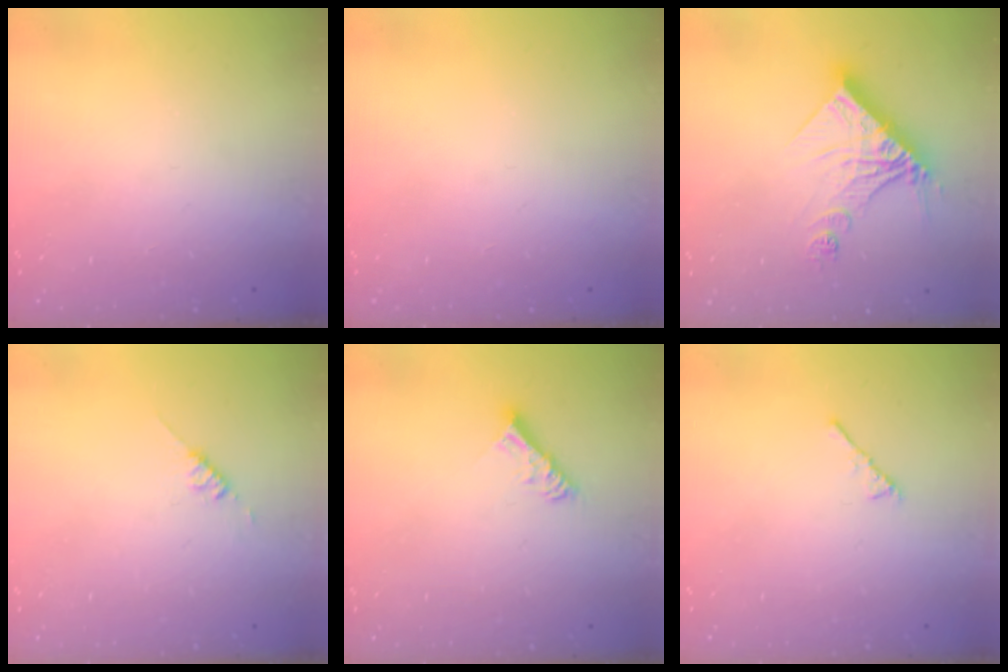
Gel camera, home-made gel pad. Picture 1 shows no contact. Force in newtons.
{"total": 0.0}
{"total": 14.3, "press": 14.2, "slide": 1.4}
{"total": 2.6, "press": 2.6, "slide": 0.3}
{"total": 6.7, "press": 6.7, "slide": 0.6}
{"total": 2.9, "press": 2.8, "slide": 0.7}